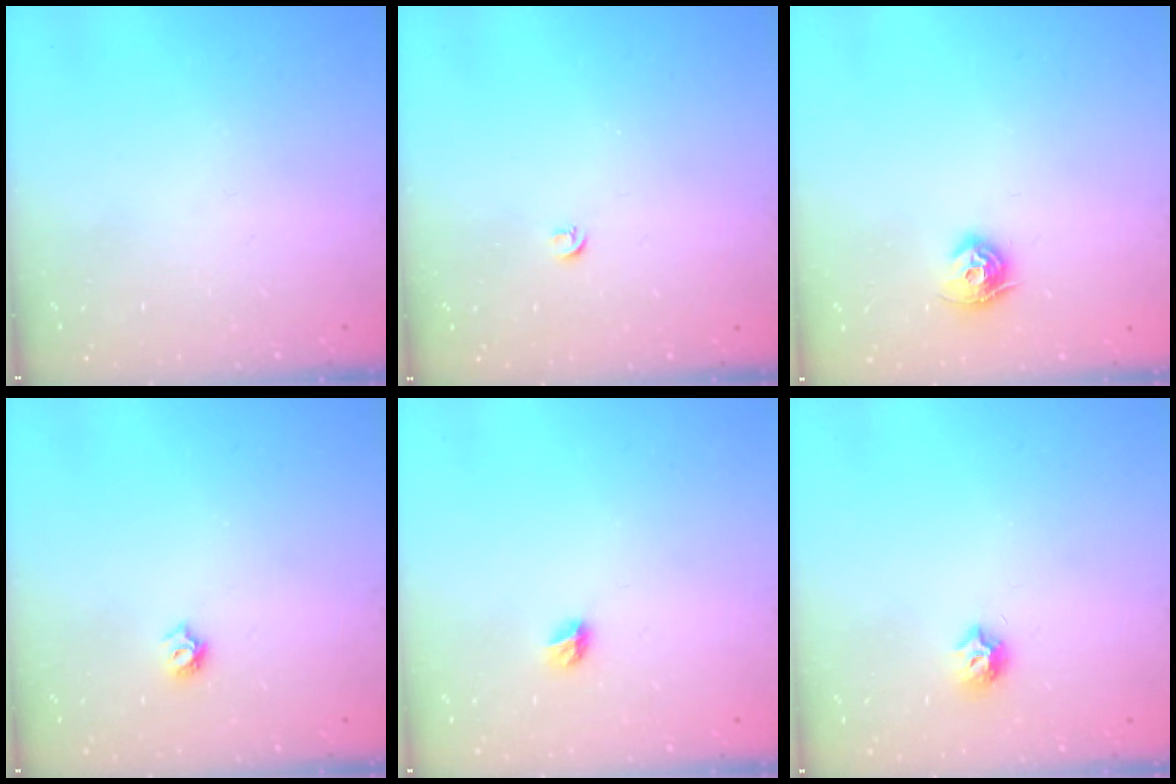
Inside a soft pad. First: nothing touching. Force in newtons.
{"total": 3.4, "press": 3.3, "slide": 0.6}
{"total": 7.8, "press": 7.8, "slide": 0.4}
{"total": 4.8, "press": 4.8, "slide": 0.6}
{"total": 4.4, "press": 4.4, "slide": 0.5}
{"total": 6.4, "press": 6.4, "slide": 0.3}